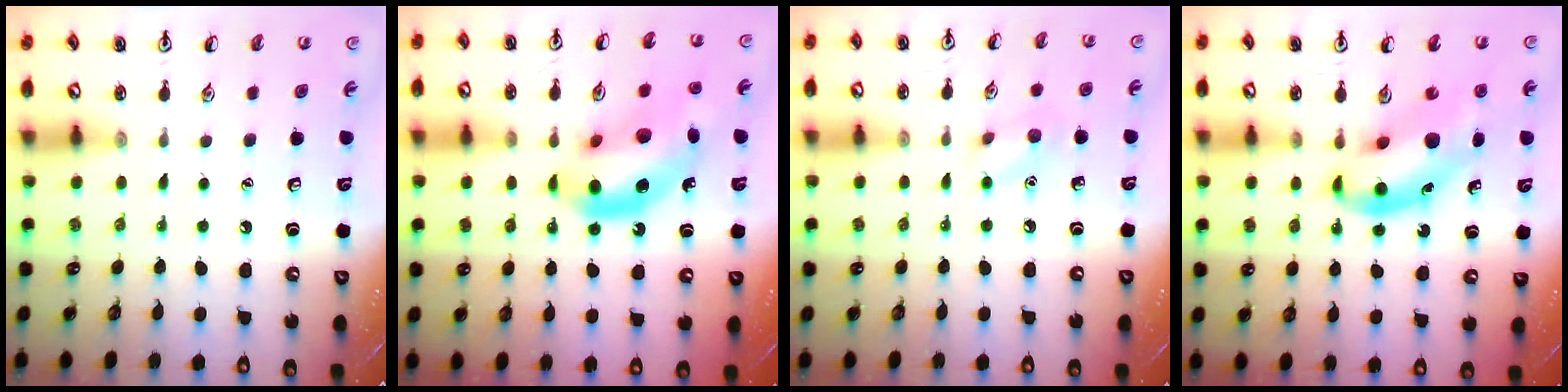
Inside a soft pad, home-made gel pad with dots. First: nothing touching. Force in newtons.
{"total": 13.6, "press": 13.2, "slide": 3.4}
{"total": 7.3, "press": 7.0, "slide": 2.0}
{"total": 9.7, "press": 9.4, "slide": 2.5}